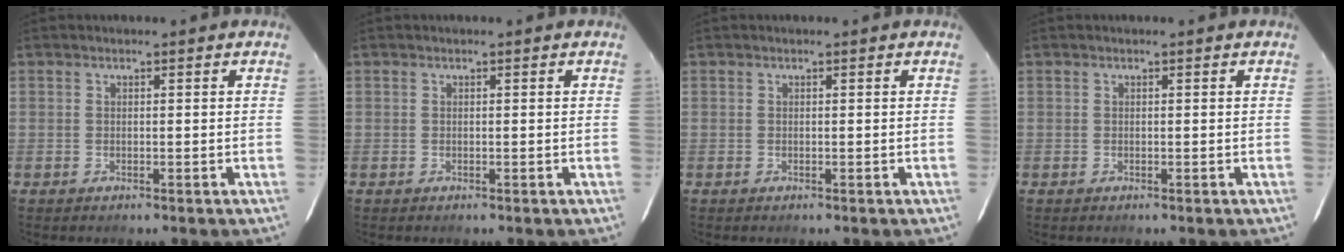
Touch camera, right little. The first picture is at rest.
{"total": 0.0}
{"total": 0.0}
{"total": 0.0}